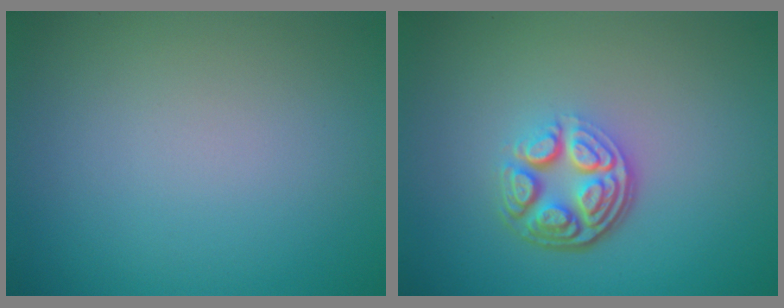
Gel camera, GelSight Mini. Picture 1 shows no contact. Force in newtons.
{"total": 5.0, "press": 3.5, "slide": 3.5}